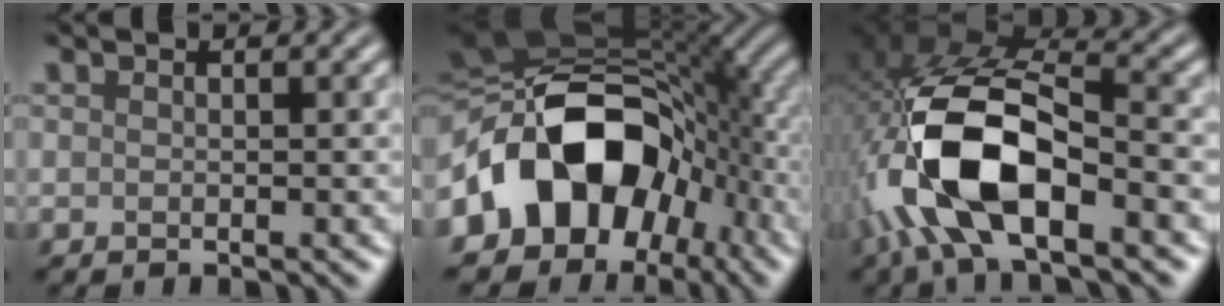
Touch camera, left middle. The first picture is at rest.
{"total": 14.2, "force": [-3.1, 10.0, 9.6], "torque": [-0.140, 0.013, -0.072]}
{"total": 13.5, "force": [-4.3, 6.4, 11.1], "torque": [-0.244, -0.005, -0.075]}